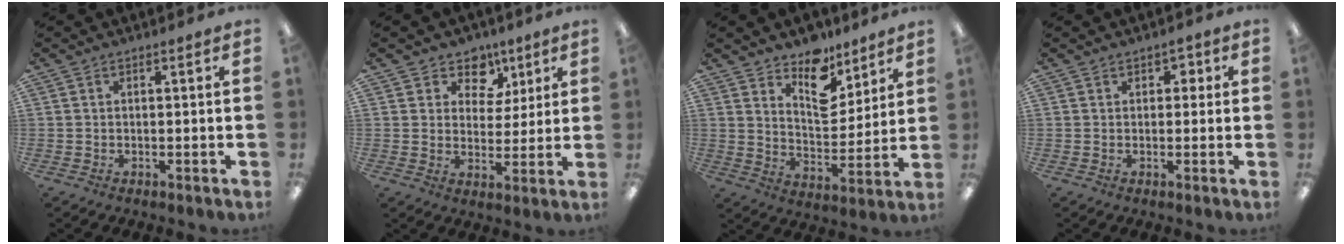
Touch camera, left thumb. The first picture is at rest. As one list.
[{"total": 7.4, "force": [4.3, 5.9, 1.4], "torque": [-0.020, -0.030, 0.076]}, {"total": 11.5, "force": [9.0, 5.8, 4.5], "torque": [-0.057, -0.065, 0.163]}, {"total": 1.7, "force": [0.7, 1.4, 0.7], "torque": [-0.008, 0.002, 0.010]}]